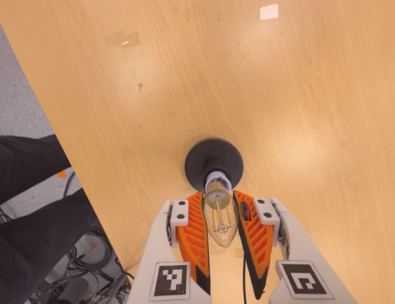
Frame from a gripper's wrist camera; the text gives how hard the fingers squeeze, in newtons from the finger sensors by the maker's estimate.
{"total": 19.5, "left": 21.8, "right": 17.2}